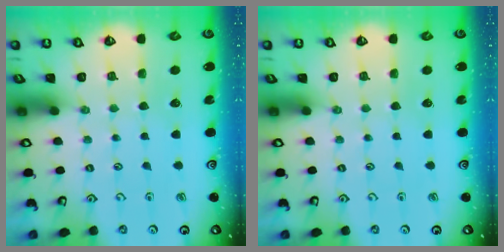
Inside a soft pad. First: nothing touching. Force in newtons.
{"total": 0.0}